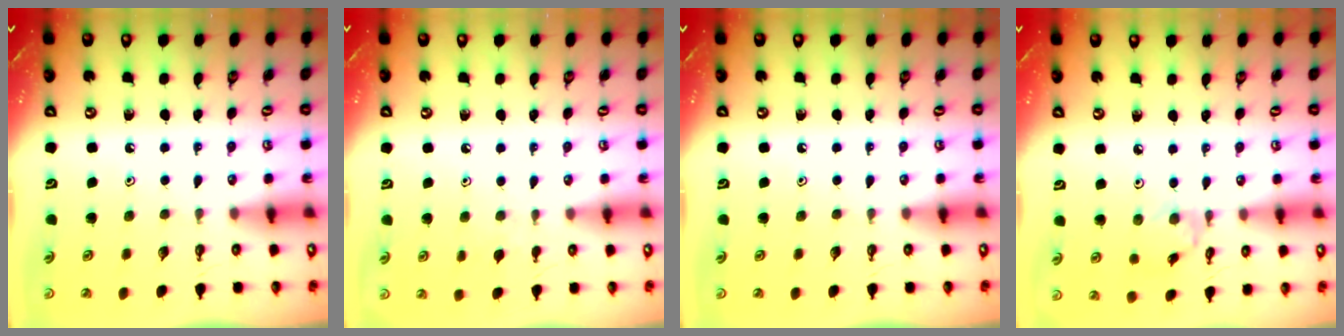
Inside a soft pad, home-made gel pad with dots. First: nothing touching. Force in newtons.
{"total": 3.8, "press": 3.7, "slide": 0.7}
{"total": 0.0}
{"total": 1.4, "press": 1.3, "slide": 0.2}